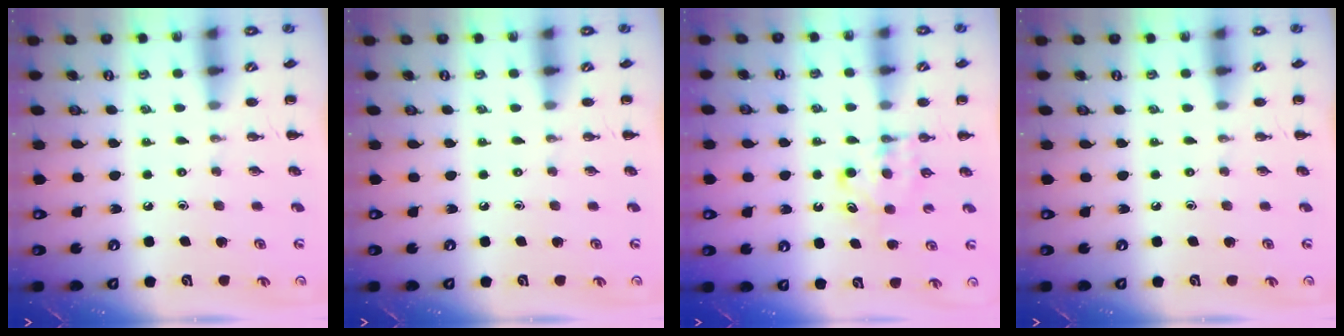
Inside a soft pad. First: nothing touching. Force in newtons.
{"total": 0.0}
{"total": 5.3, "press": 5.2, "slide": 1.0}
{"total": 0.0}